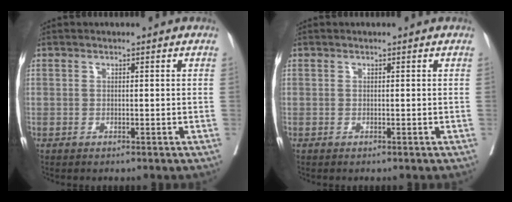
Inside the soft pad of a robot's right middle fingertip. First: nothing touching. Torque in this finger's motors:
{"motor_torque": [0.00, 0.00, 0.03, -0.01]}